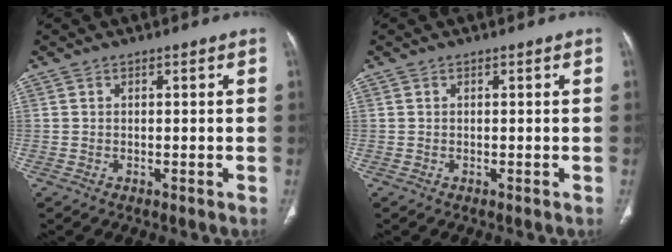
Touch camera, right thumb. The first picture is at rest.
{"total": 0.0}